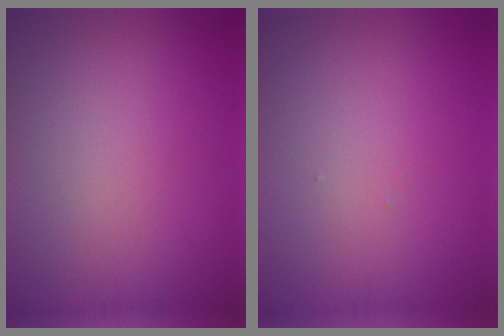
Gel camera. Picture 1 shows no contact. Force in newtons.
{"total": 0.0}